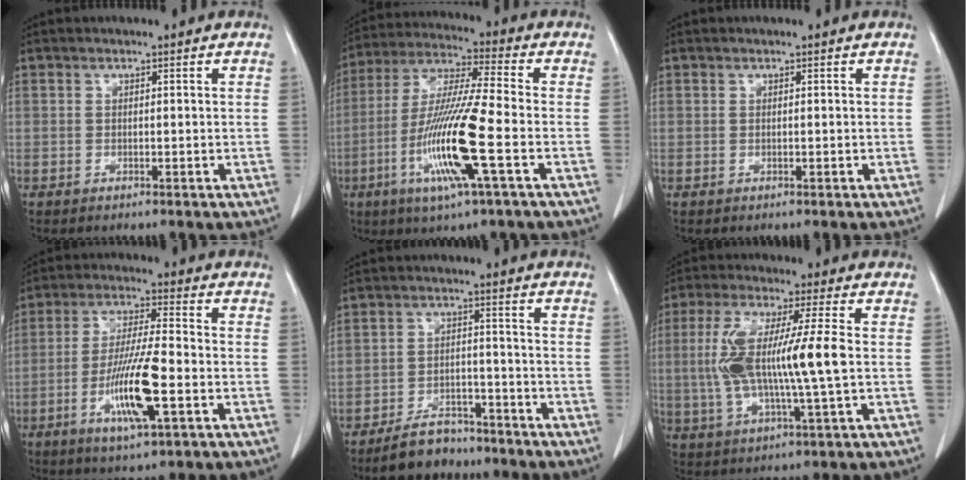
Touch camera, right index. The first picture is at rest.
{"total": 16.1, "force": [-5.1, 0.4, 15.3], "torque": [-0.316, -0.019, -0.099]}
{"total": 0.0}
{"total": 12.1, "force": [-3.9, 1.5, 11.4], "torque": [-0.220, -0.011, -0.071]}
{"total": 8.1, "force": [-6.8, 3.7, 2.6], "torque": [-0.049, 0.002, -0.113]}
{"total": 13.8, "force": [0.1, 1.4, 13.7], "torque": [-0.279, 0.008, 0.002]}